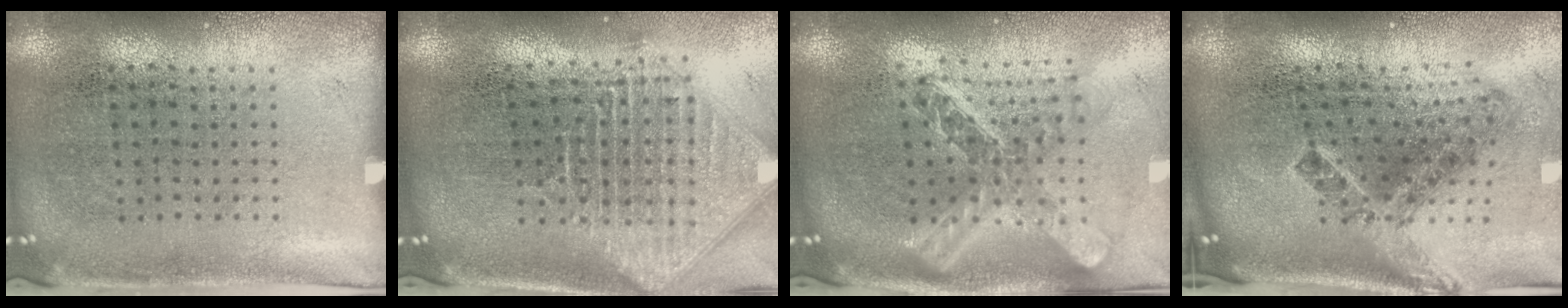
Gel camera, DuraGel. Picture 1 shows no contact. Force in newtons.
{"total": 2.4, "press": 1.8, "slide": 1.5}
{"total": 2.4, "press": 1.9, "slide": 1.4}
{"total": 2.4, "press": 1.5, "slide": 1.9}